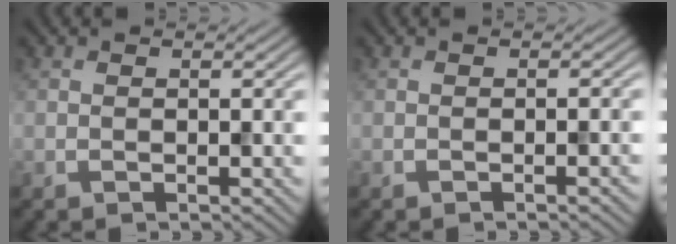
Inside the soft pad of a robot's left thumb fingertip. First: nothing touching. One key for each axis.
{"total": 1.1, "fx": -0.4, "fy": 0.2, "fz": 1.0, "tx": -0.011, "ty": 0.003, "tz": -0.009}